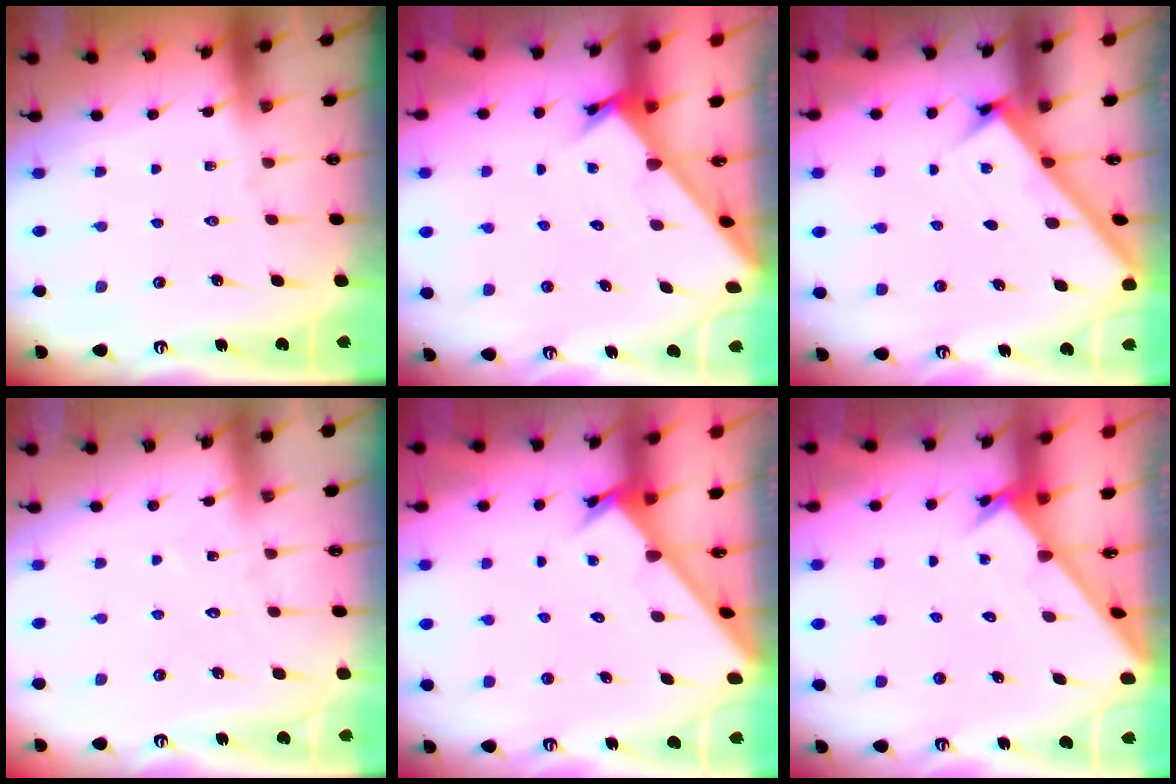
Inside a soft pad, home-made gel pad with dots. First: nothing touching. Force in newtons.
{"total": 2.1, "press": 2.1, "slide": 0.2}
{"total": 2.8, "press": 2.8, "slide": 0.4}
{"total": 4.9, "press": 4.9, "slide": 0.5}
{"total": 2.5, "press": 2.5, "slide": 0.2}
{"total": 2.6, "press": 2.6, "slide": 0.2}